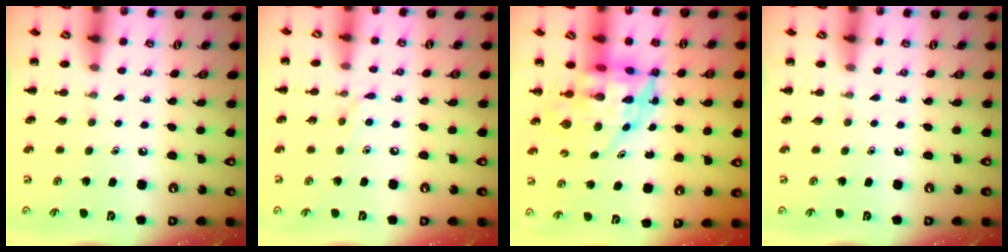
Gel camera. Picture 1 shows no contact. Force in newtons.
{"total": 5.2, "press": 4.9, "slide": 1.6}
{"total": 7.1, "press": 6.7, "slide": 2.4}
{"total": 0.0}